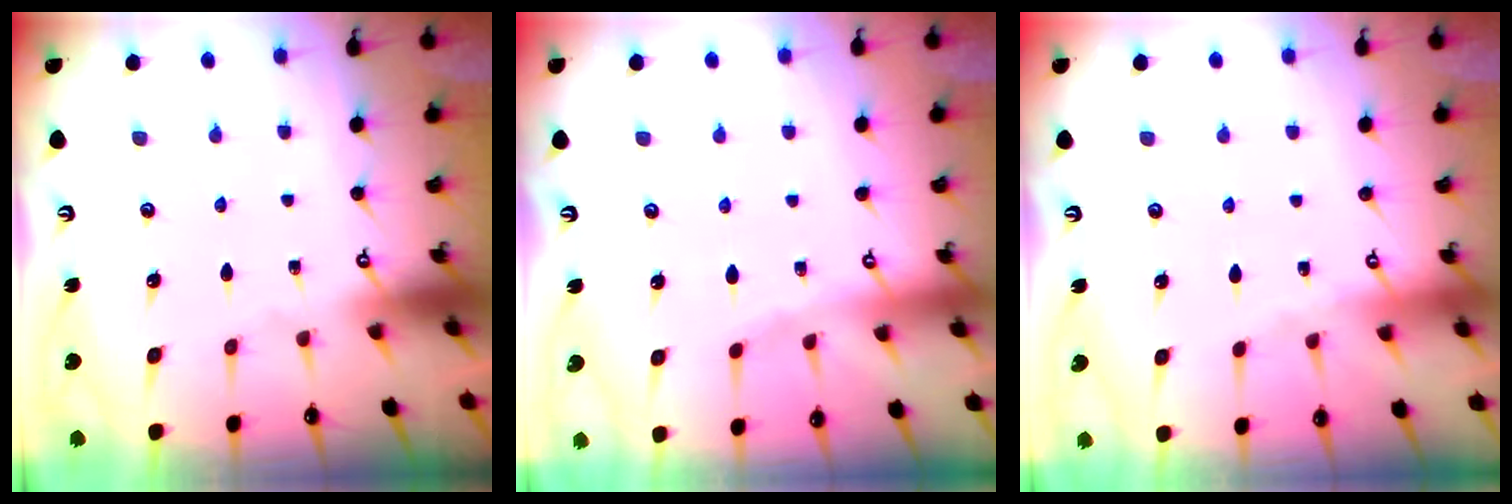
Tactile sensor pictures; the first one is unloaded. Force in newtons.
{"total": 3.2, "press": 3.1, "slide": 0.6}
{"total": 1.6, "press": 1.6, "slide": 0.4}